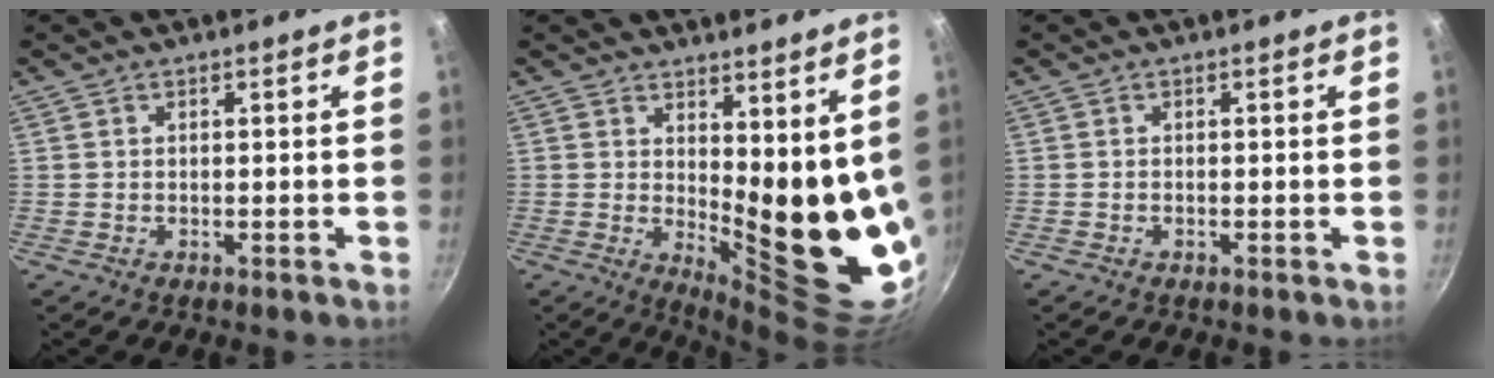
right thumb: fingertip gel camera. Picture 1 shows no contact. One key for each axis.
{"total": 15.2, "fx": 4.9, "fy": 5.6, "fz": 13.2, "tx": -0.136, "ty": -0.066, "tz": 0.083}
{"total": 0.0}